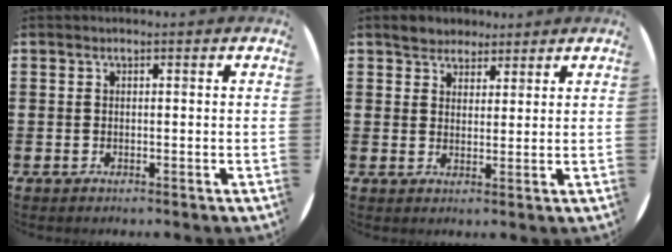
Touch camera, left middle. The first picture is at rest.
{"total": 3.1, "force": [2.7, 1.5, -0.2], "torque": [0.001, 0.001, 0.051]}